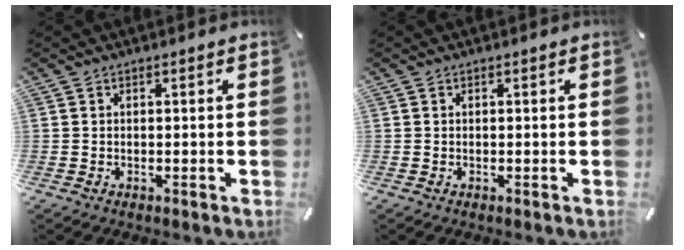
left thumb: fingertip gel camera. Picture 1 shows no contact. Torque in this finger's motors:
{"motor_torque": [-0.03, 0.08, -0.03, -0.01, 0.00]}